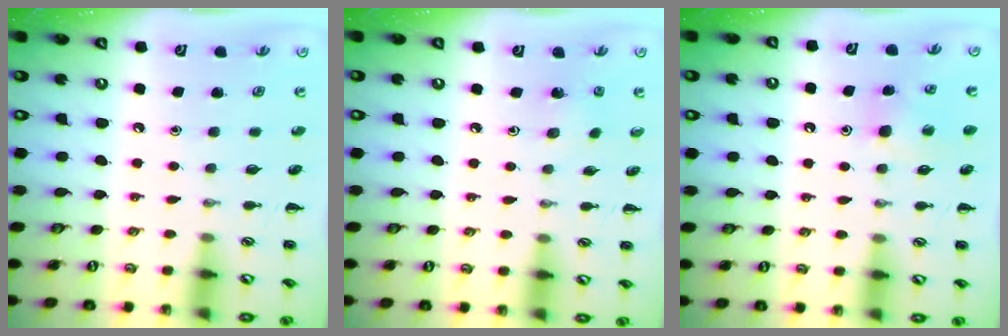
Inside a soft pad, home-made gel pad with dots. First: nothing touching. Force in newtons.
{"total": 1.4, "press": 1.3, "slide": 0.5}
{"total": 7.7, "press": 7.5, "slide": 1.9}